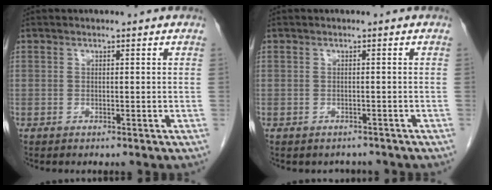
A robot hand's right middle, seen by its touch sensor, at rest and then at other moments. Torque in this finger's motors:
{"motor_torque": [0.00, 0.00, 0.00, 0.00]}